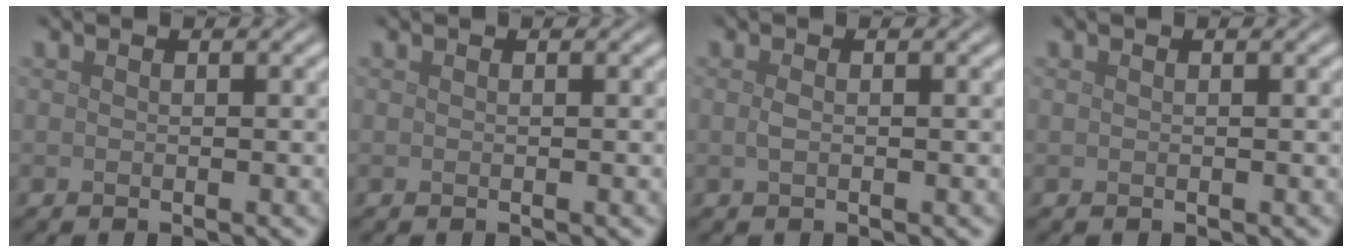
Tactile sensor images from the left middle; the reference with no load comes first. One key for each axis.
{"total": 0.0}
{"total": 0.7, "fx": 0.0, "fy": 0.3, "fz": 0.7, "tx": -0.019, "ty": 0.001, "tz": -0.001}
{"total": 0.0}